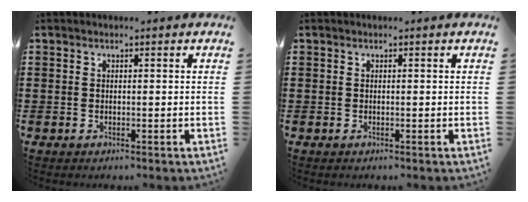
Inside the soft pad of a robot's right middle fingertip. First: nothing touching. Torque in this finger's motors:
{"motor_torque": [0.00, 0.00, 0.00, 0.00]}